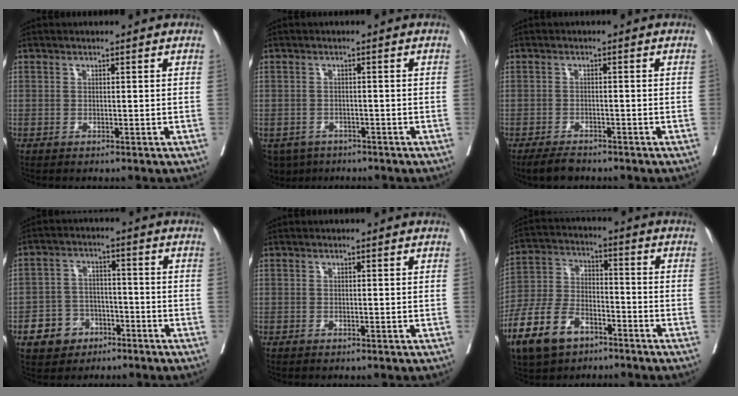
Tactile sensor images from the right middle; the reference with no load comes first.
{"total": 5.3, "force": [-3.9, 3.4, 1.0], "torque": [-0.015, -0.003, -0.061]}
{"total": 3.2, "force": [-2.7, 0.9, 1.3], "torque": [-0.025, -0.004, -0.046]}
{"total": 6.4, "force": [-3.4, 5.1, 1.7], "torque": [-0.035, 0.015, -0.051]}
{"total": 0.0}
{"total": 11.6, "force": [-7.0, 6.2, 6.8], "torque": [-0.157, -0.003, -0.135]}